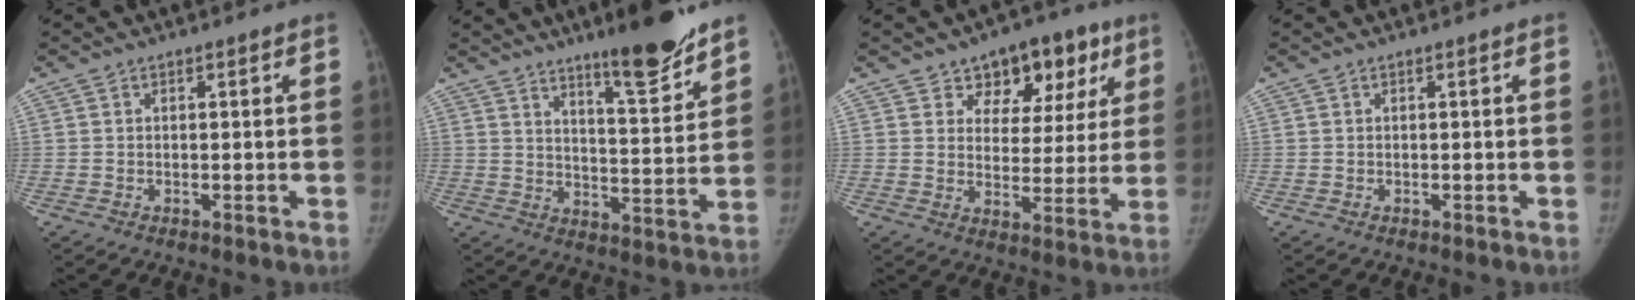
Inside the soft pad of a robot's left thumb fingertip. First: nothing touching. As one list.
[{"total": 11.8, "force": [9.0, 1.7, 7.4], "torque": [-0.090, -0.070, 0.143]}, {"total": 12.5, "force": [7.1, 8.2, 6.3], "torque": [-0.024, -0.019, 0.100]}, {"total": 0.0}]